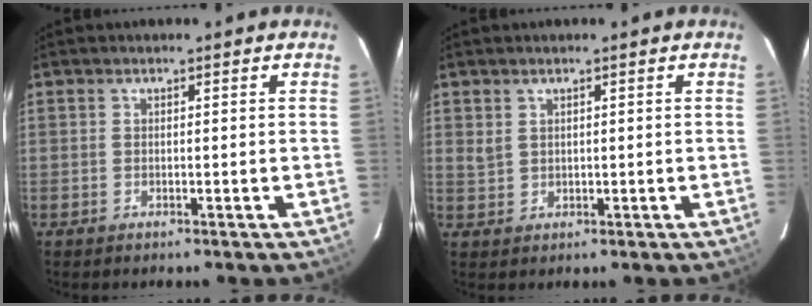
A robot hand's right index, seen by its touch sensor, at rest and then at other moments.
{"total": 1.9, "force": [1.3, 1.3, 0.6], "torque": [-0.009, 0.001, 0.030]}